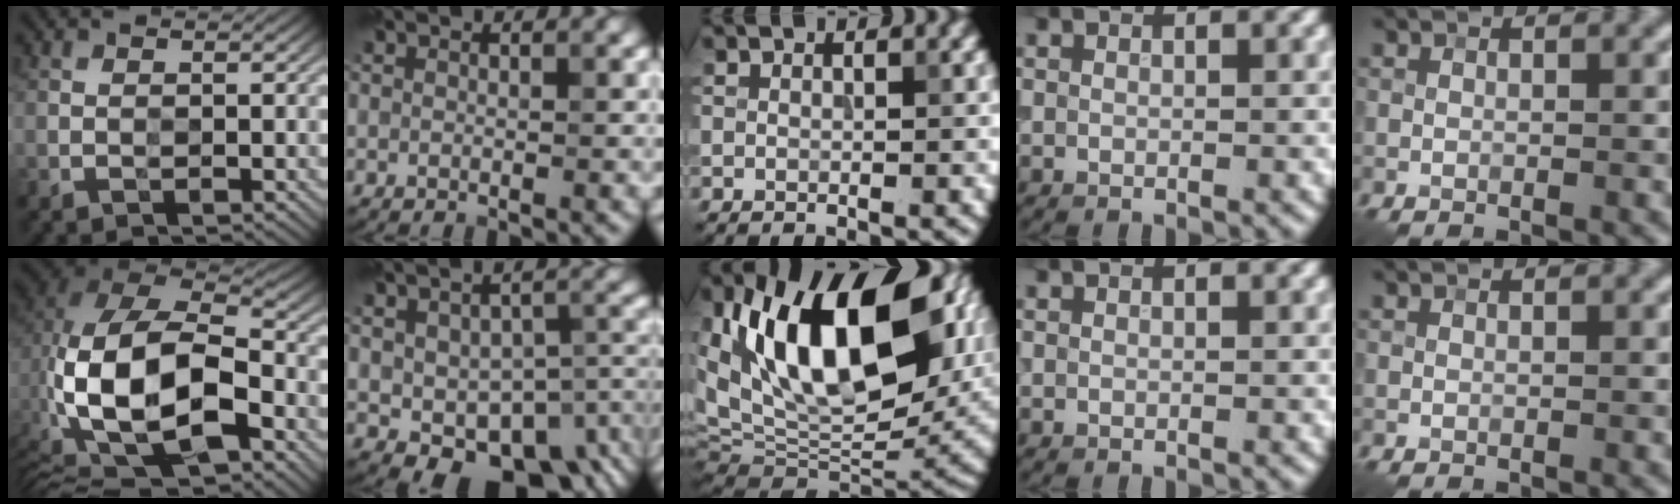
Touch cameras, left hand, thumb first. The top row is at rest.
{"thumb": {"total": 18.0, "force": [-4.0, 10.7, 13.9], "torque": [-0.291, -0.026, -0.052]}, "index": {"total": 11.0, "force": [-3.7, 6.3, 8.2], "torque": [-0.112, -0.020, -0.038]}, "middle": {"total": 17.6, "force": [3.9, 9.8, 14.0], "torque": [-0.237, 0.016, 0.067]}}